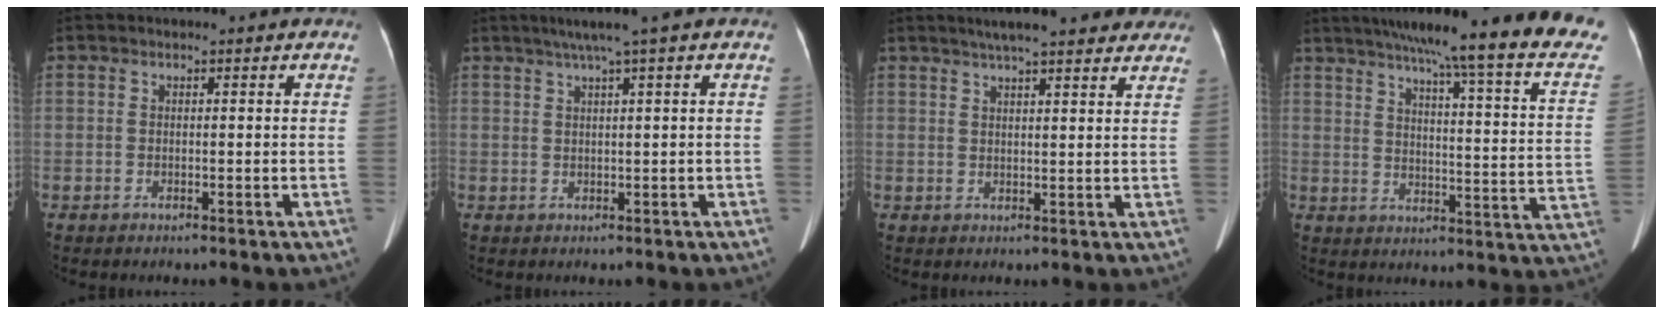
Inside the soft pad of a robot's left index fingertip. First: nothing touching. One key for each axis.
{"total": 4.1, "fx": 2.6, "fy": -1.0, "fz": 3.1, "tx": -0.057, "ty": 0.012, "tz": 0.046}
{"total": 15.0, "fx": 13.0, "fy": 2.4, "fz": 7.2, "tx": -0.094, "ty": 0.031, "tz": 0.161}
{"total": 26.6, "fx": 22.2, "fy": 0.1, "fz": 14.6, "tx": -0.201, "ty": -0.056, "tz": 0.272}